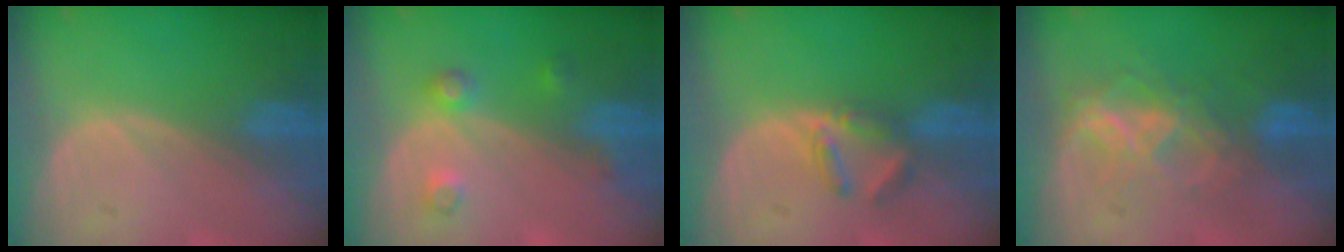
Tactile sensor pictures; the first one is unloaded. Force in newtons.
{"total": 3.5, "press": 3.4, "slide": 1.0}
{"total": 3.7, "press": 3.6, "slide": 1.0}
{"total": 6.5, "press": 6.4, "slide": 1.0}